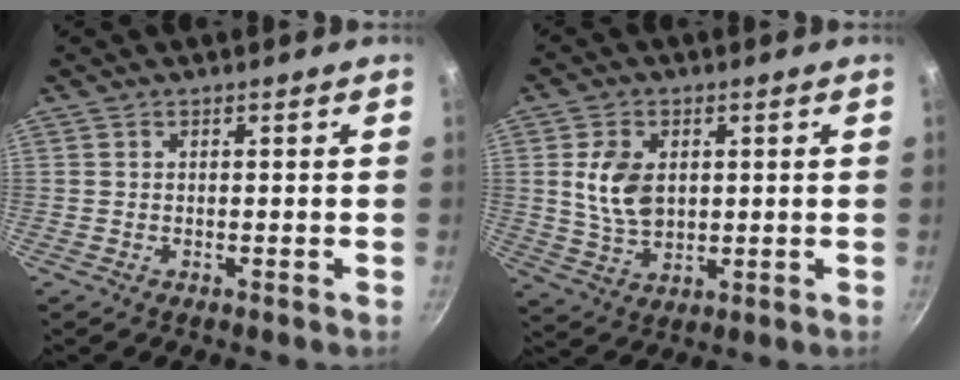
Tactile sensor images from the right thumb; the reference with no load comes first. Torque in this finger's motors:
{"motor_torque": [-0.52, 1.03, 0.75, 0.29, 0.08]}